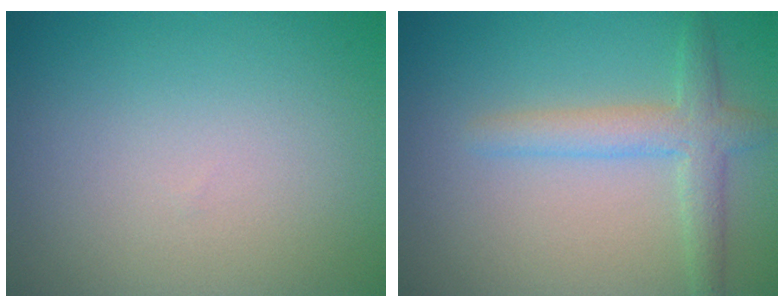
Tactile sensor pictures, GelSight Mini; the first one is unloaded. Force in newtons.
{"total": 3.0, "press": 3.0, "slide": 0.2}